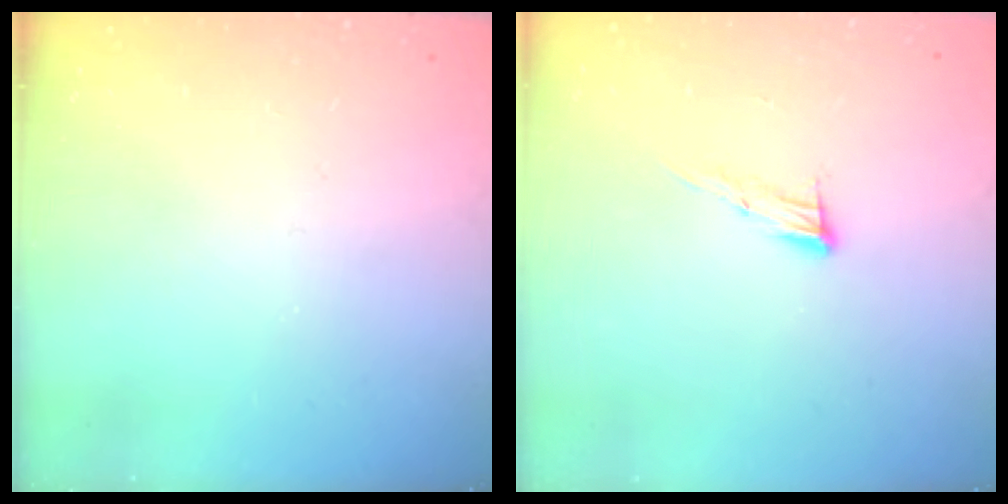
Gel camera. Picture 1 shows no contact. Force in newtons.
{"total": 8.5, "press": 8.4, "slide": 1.5}